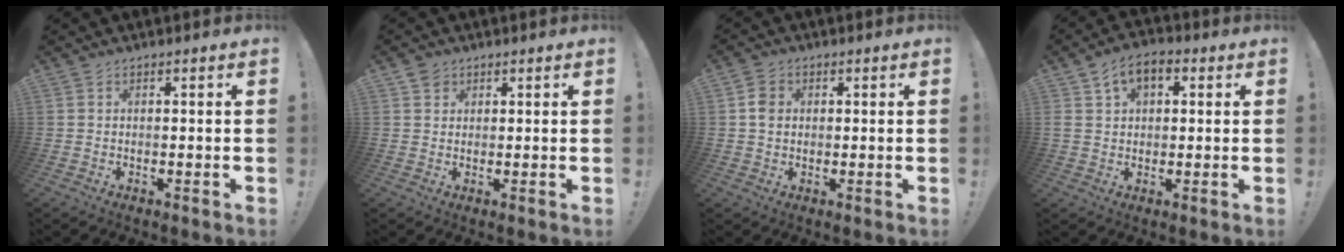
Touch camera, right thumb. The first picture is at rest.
{"total": 2.6, "force": [1.7, 1.9, 0.3], "torque": [0.002, -0.004, 0.029]}
{"total": 4.2, "force": [0.5, 3.5, 2.3], "torque": [-0.030, 0.004, 0.010]}
{"total": 7.6, "force": [2.6, 5.0, 5.2], "torque": [-0.079, 0.000, 0.051]}